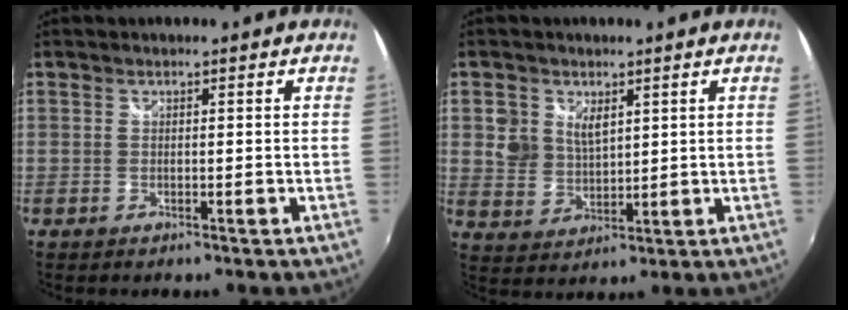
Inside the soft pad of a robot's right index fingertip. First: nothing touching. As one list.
[{"total": 6.1, "force": [2.3, 4.6, 3.3], "torque": [-0.061, 0.004, 0.049]}]